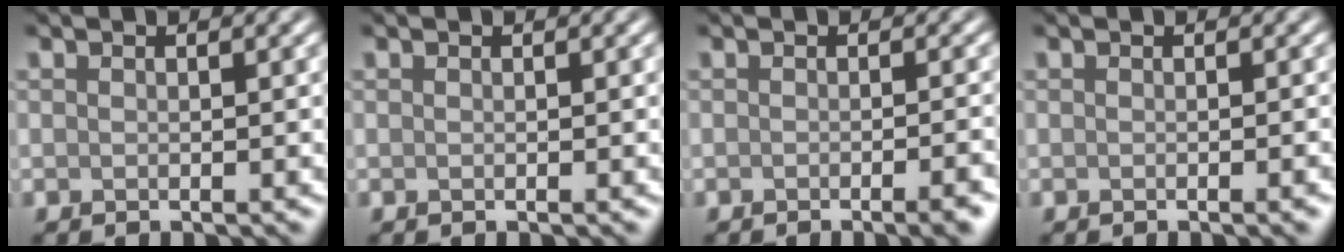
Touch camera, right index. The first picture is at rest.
{"total": 0.0}
{"total": 2.7, "force": [-1.5, 0.7, 2.2], "torque": [-0.016, 0.003, -0.022]}
{"total": 1.4, "force": [-0.5, 0.3, 1.3], "torque": [-0.009, 0.000, -0.008]}